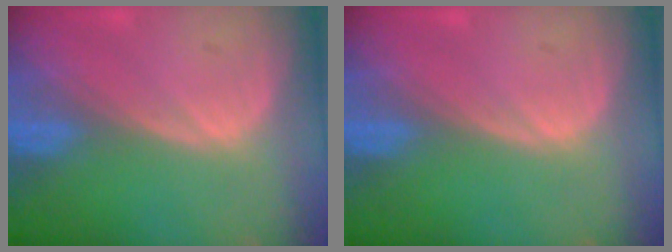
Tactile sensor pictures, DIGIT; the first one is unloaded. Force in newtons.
{"total": 0.0}